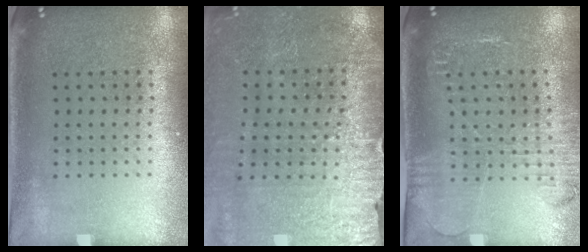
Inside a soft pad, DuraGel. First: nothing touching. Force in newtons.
{"total": 3.0, "press": 3.0, "slide": 0.2}
{"total": 1.9, "press": 1.9, "slide": 0.1}